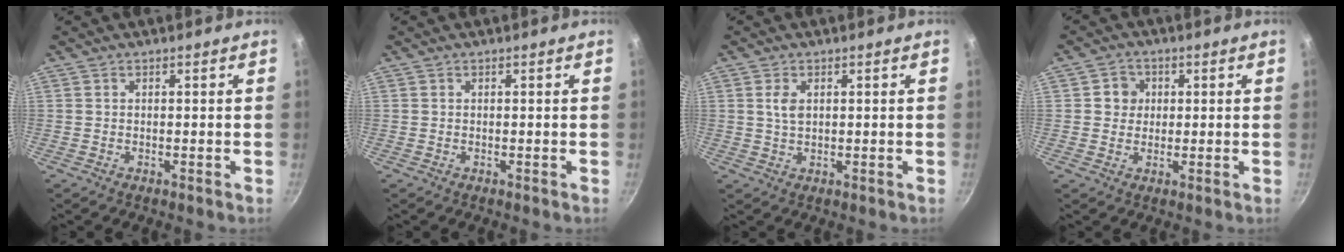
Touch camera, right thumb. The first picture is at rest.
{"total": 0.0}
{"total": 3.0, "force": [0.8, 1.8, 2.2], "torque": [-0.037, -0.003, 0.017]}
{"total": 4.1, "force": [0.7, 3.8, 1.1], "torque": [0.012, 0.004, 0.005]}